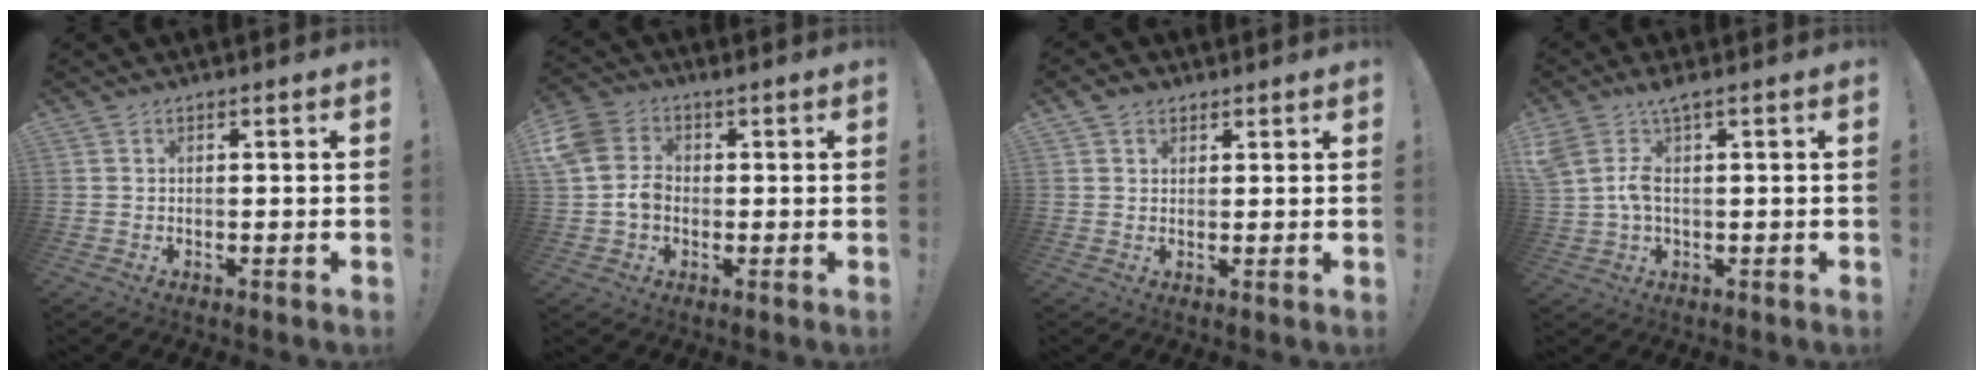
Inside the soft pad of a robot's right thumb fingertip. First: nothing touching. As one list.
[{"total": 8.6, "force": [-0.2, 7.1, 4.9], "torque": [-0.095, 0.006, -0.003]}, {"total": 3.1, "force": [1.9, 2.3, 1.0], "torque": [-0.013, -0.006, 0.035]}, {"total": 6.1, "force": [1.2, 2.2, 5.6], "torque": [-0.107, 0.000, 0.023]}]